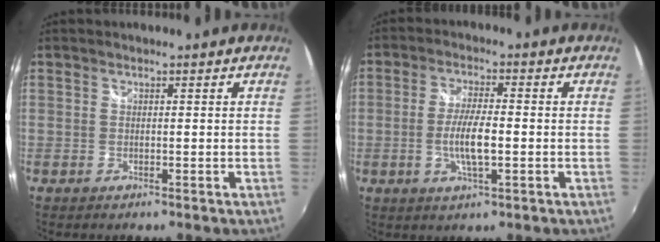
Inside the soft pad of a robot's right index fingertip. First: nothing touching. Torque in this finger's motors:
{"motor_torque": [0.74, -0.47, 0.59, 0.12]}